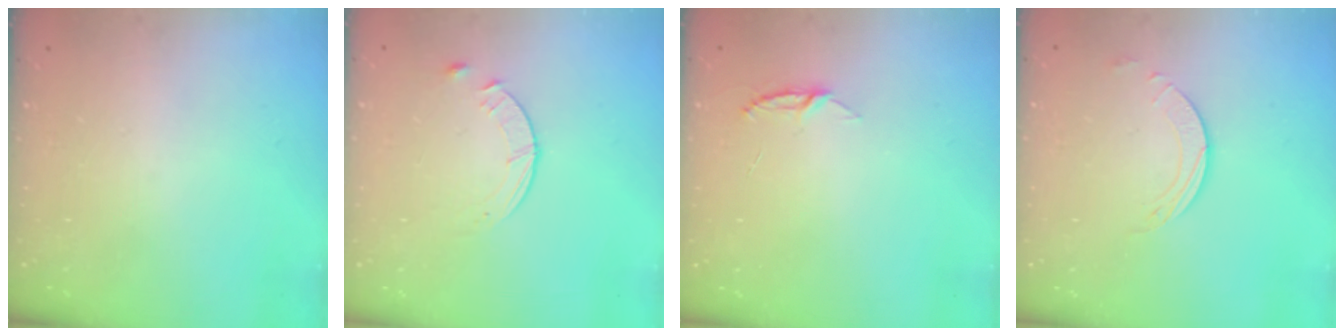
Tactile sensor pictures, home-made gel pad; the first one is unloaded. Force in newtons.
{"total": 5.6, "press": 5.6, "slide": 0.7}
{"total": 3.9, "press": 3.8, "slide": 0.4}
{"total": 2.0, "press": 1.9, "slide": 0.3}